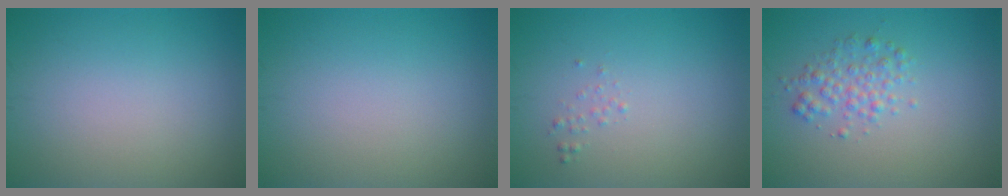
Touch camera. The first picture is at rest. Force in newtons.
{"total": 0.0}
{"total": 0.6, "press": 0.6, "slide": 0.1}
{"total": 2.2, "press": 2.2, "slide": 0.0}